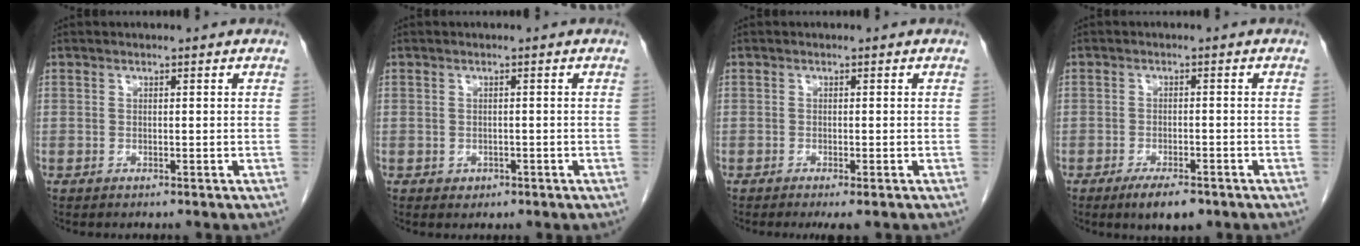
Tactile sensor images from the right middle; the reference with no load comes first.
{"total": 1.2, "force": [-0.4, 1.1, 0.4], "torque": [-0.005, 0.003, 0.001]}
{"total": 2.1, "force": [-1.3, 0.2, 1.6], "torque": [-0.022, -0.007, -0.019]}
{"total": 4.8, "force": [-3.2, 1.5, 3.3], "torque": [-0.057, -0.006, -0.046]}